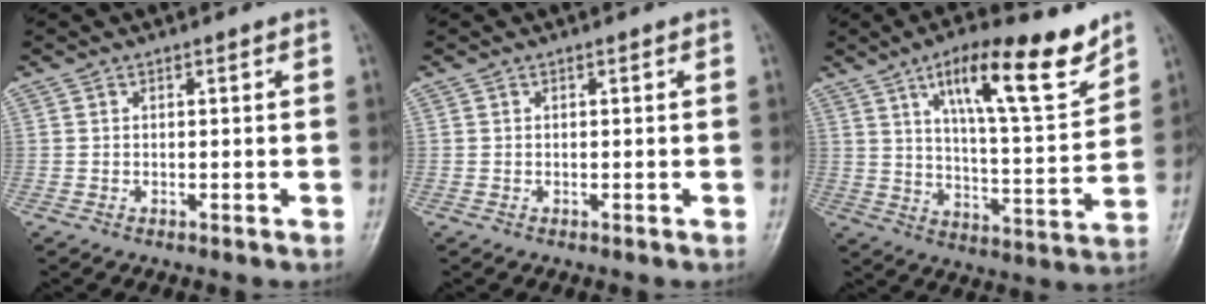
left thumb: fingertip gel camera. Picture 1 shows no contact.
{"total": 0.0}
{"total": 17.3, "force": [10.5, 4.6, 12.9], "torque": [-0.177, -0.054, 0.173]}